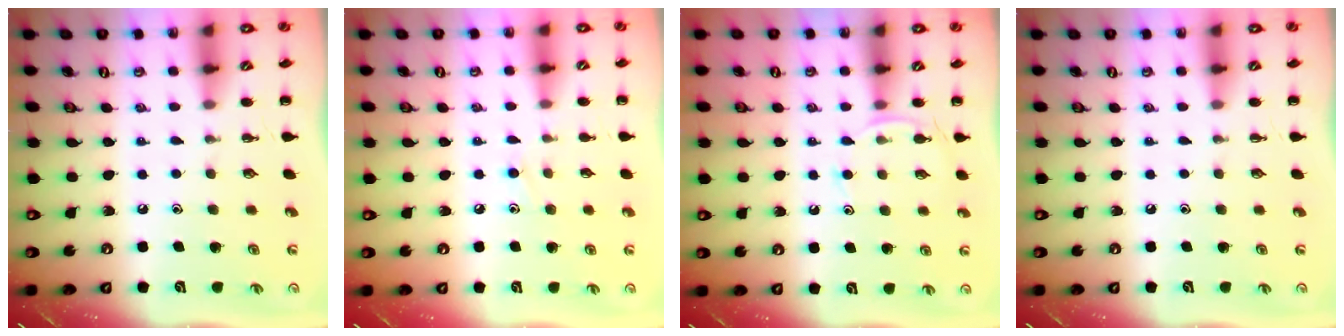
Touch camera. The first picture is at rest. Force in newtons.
{"total": 7.1, "press": 6.7, "slide": 2.4}
{"total": 7.1, "press": 6.8, "slide": 2.0}
{"total": 0.0}